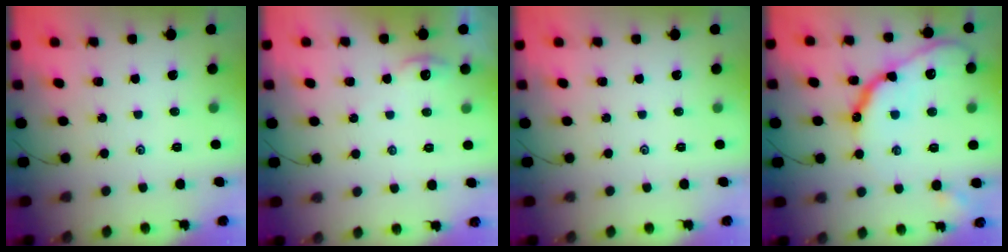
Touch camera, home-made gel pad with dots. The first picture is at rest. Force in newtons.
{"total": 2.5, "press": 2.5, "slide": 0.3}
{"total": 0.0}
{"total": 16.3, "press": 16.3, "slide": 1.3}